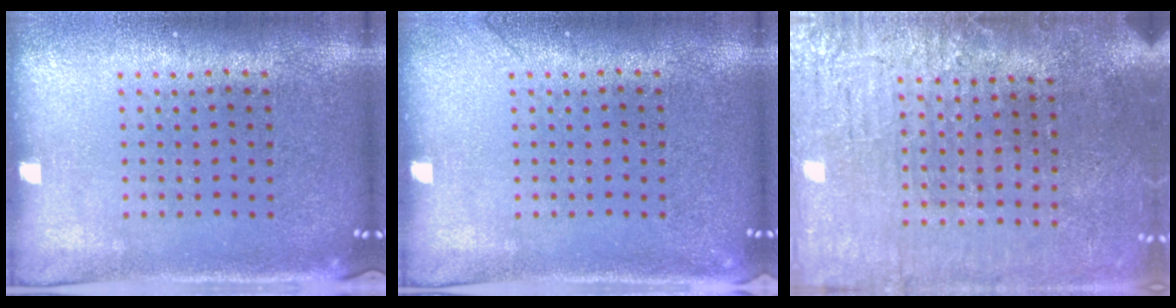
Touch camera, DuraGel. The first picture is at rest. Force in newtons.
{"total": 0.8, "press": 0.8, "slide": 0.1}
{"total": 4.1, "press": 3.7, "slide": 1.7}